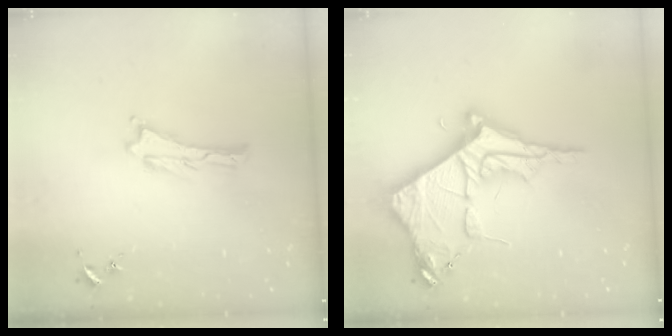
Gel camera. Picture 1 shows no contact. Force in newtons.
{"total": 8.9, "press": 8.8, "slide": 1.0}